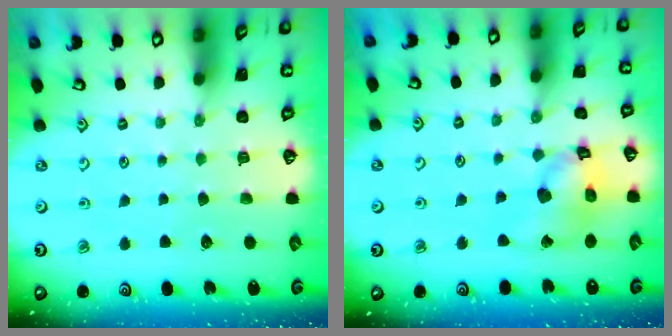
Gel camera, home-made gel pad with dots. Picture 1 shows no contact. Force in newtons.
{"total": 13.5, "press": 13.4, "slide": 1.8}